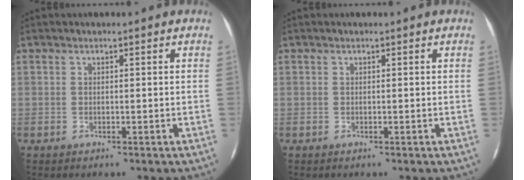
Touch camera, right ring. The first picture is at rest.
{"total": 0.0}